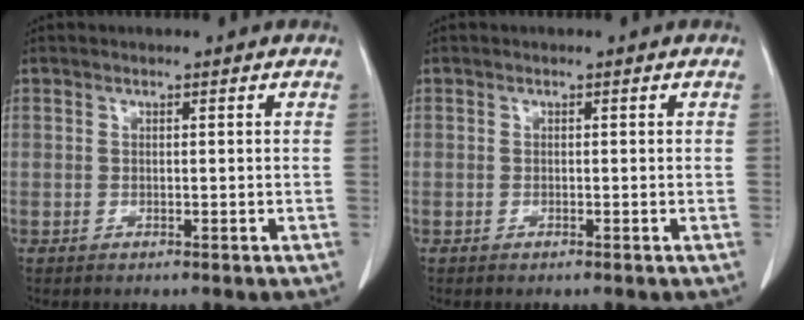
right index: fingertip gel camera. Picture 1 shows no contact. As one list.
[{"total": 0.0}]